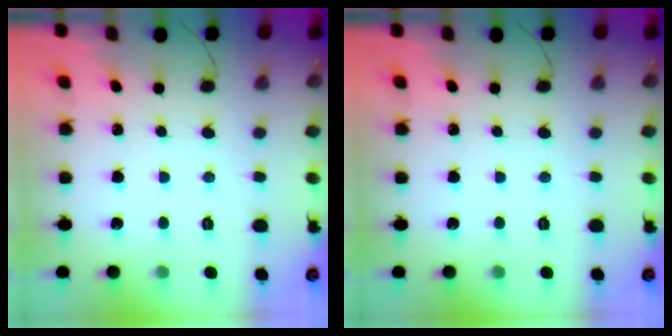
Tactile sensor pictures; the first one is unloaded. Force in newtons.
{"total": 0.0}